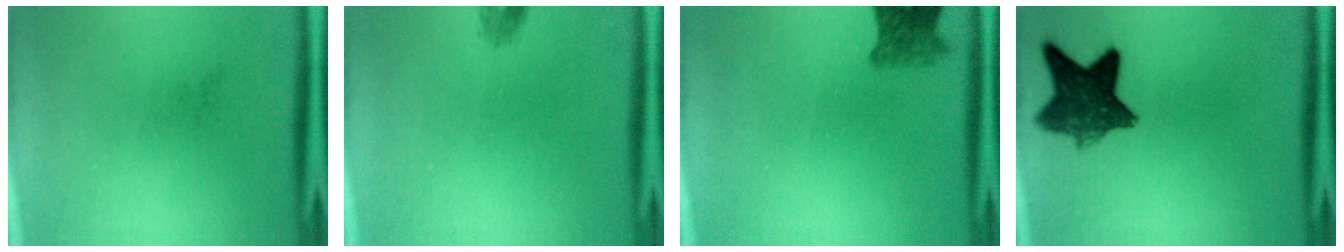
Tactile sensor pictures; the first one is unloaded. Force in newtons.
{"total": 1.2}
{"total": 3.7}
{"total": 9.3}